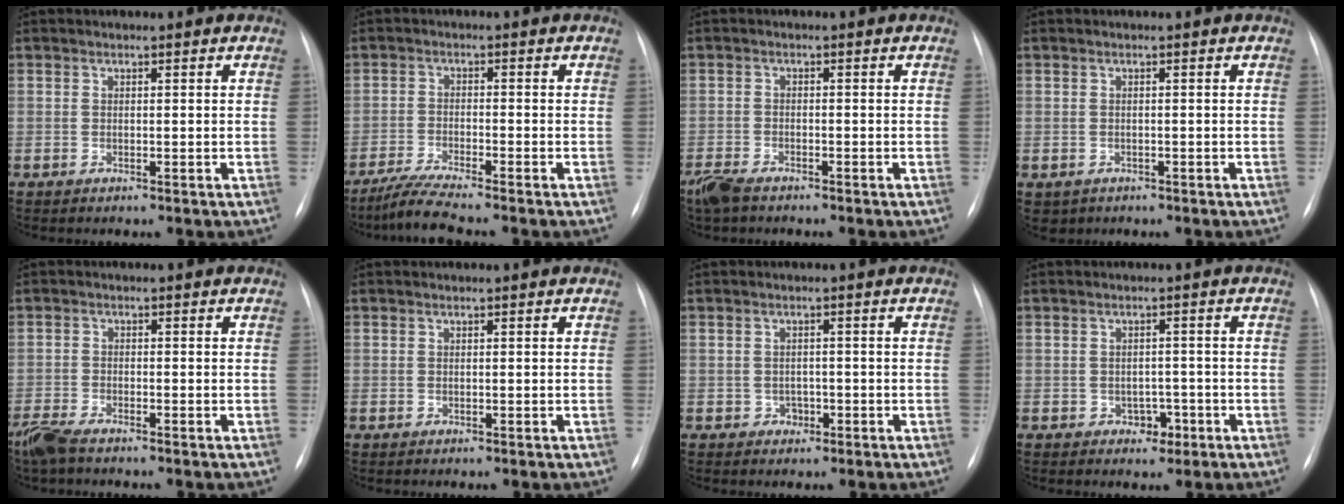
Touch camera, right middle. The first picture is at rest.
{"total": 4.9, "force": [-4.3, -1.0, 2.2], "torque": [-0.051, -0.023, -0.087]}
{"total": 4.2, "force": [-3.5, 1.4, 2.0], "torque": [-0.044, -0.010, -0.062]}
{"total": 1.9, "force": [-1.0, 1.6, 0.3], "torque": [-0.007, 0.001, -0.007]}
{"total": 4.2, "force": [-3.5, 0.7, 2.2], "torque": [-0.053, -0.014, -0.068]}
{"total": 0.0}
{"total": 1.3, "force": [-0.6, 1.1, 0.4], "torque": [-0.002, 0.005, -0.008]}
{"total": 2.3, "force": [-1.1, 1.6, 1.2], "torque": [-0.010, 0.006, -0.010]}